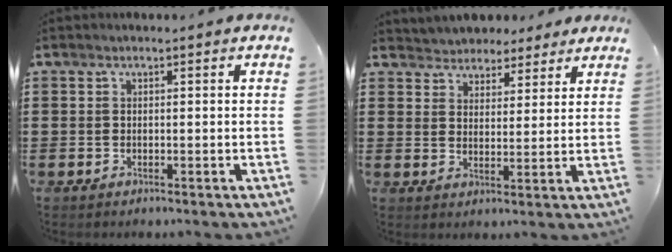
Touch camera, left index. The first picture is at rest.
{"total": 3.9, "force": [3.5, 1.5, -0.6], "torque": [-0.008, -0.011, 0.064]}